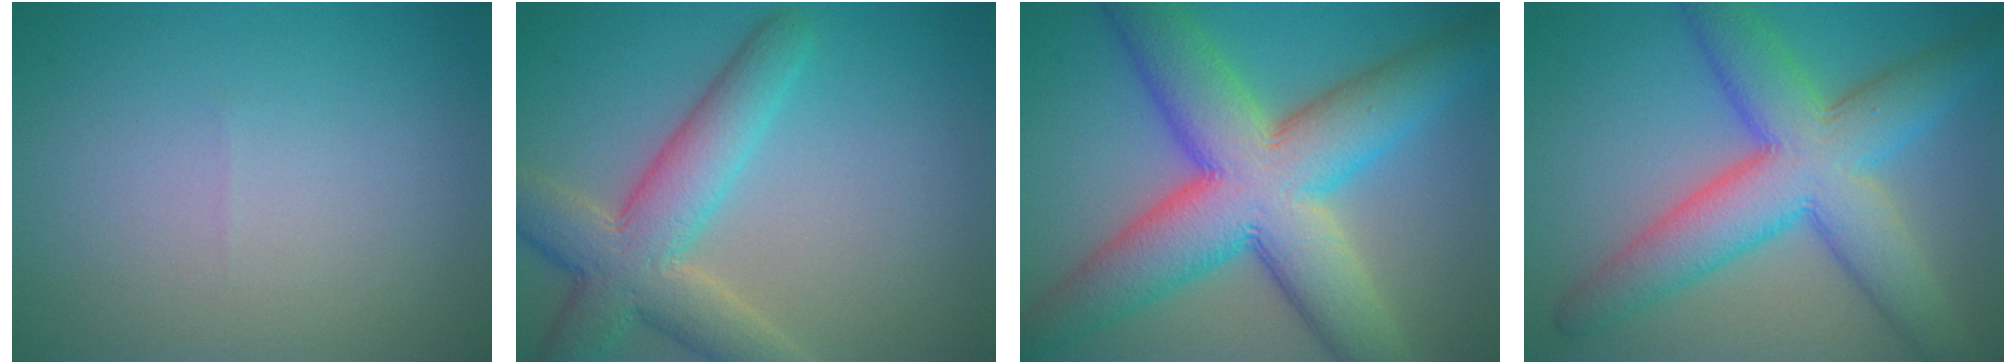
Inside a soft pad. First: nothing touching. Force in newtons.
{"total": 6.9, "press": 6.9, "slide": 0.5}
{"total": 13.2, "press": 13.2, "slide": 0.4}
{"total": 9.5, "press": 9.5, "slide": 0.2}